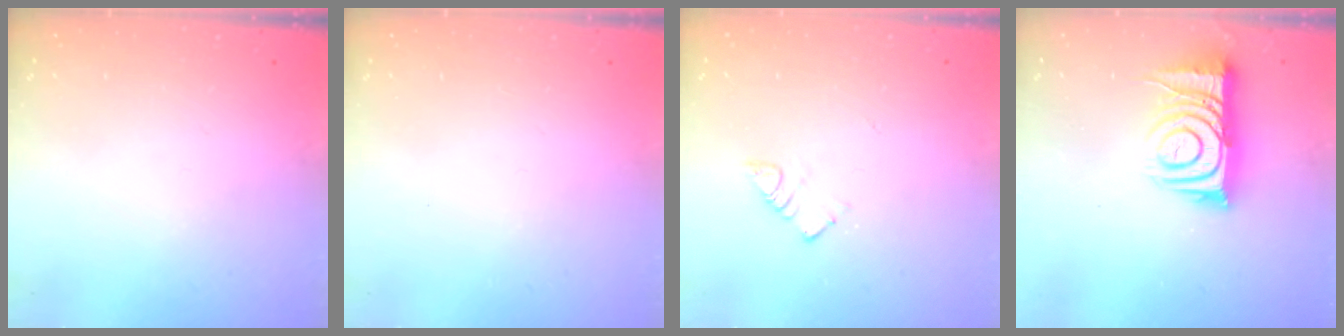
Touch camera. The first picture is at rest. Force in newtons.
{"total": 1.6, "press": 1.6, "slide": 0.1}
{"total": 3.9, "press": 3.9, "slide": 0.2}
{"total": 11.5, "press": 11.4, "slide": 1.1}